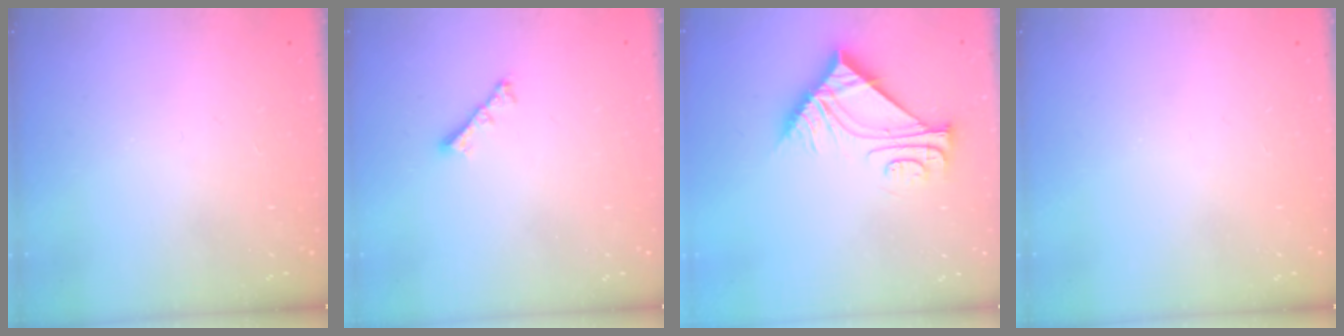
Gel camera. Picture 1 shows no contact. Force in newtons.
{"total": 2.8, "press": 2.7, "slide": 0.6}
{"total": 9.3, "press": 9.3, "slide": 0.5}
{"total": 0.0}